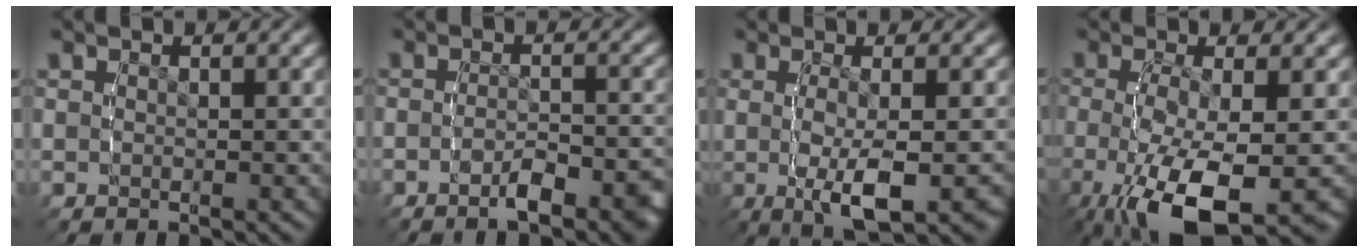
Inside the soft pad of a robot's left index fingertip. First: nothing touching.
{"total": 3.5, "force": [-2.7, 1.1, 2.0], "torque": [-0.041, 0.000, -0.052]}
{"total": 6.1, "force": [-1.6, 2.2, 5.5], "torque": [-0.109, -0.015, -0.018]}
{"total": 8.9, "force": [-4.2, 4.2, 6.6], "torque": [-0.151, -0.044, -0.042]}